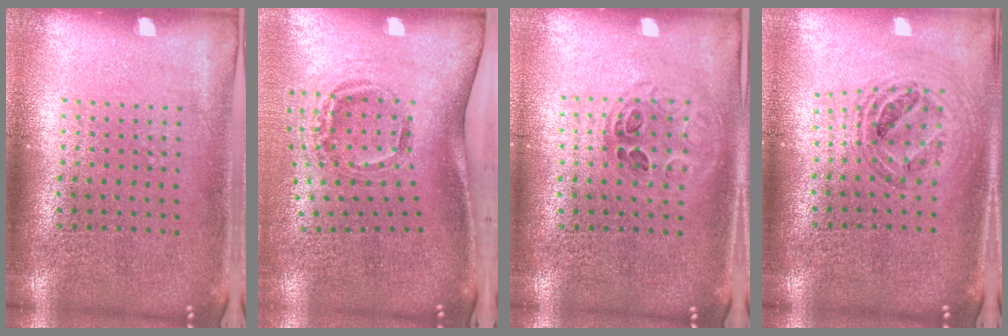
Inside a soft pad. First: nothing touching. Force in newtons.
{"total": 2.0, "press": 1.2, "slide": 1.7}
{"total": 1.0, "press": 0.9, "slide": 0.3}
{"total": 0.9, "press": 0.9, "slide": 0.0}